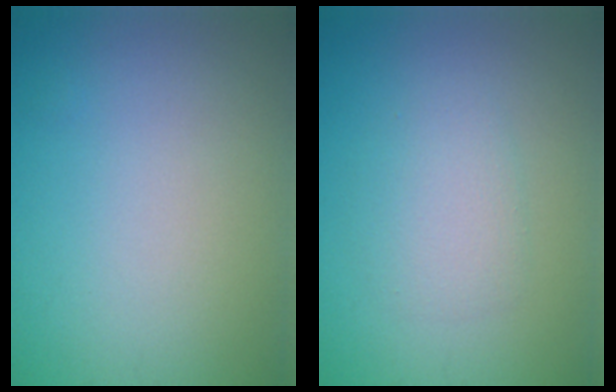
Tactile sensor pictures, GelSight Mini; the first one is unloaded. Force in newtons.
{"total": 2.4, "press": 2.4, "slide": 0.2}